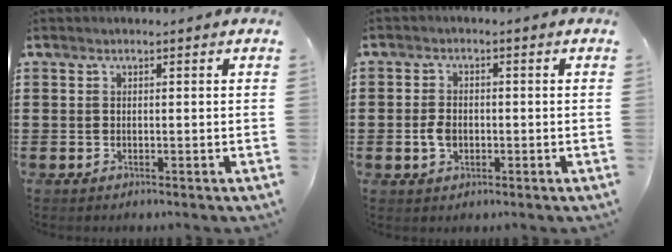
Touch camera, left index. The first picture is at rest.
{"total": 3.1, "force": [-0.5, 2.1, 2.3], "torque": [-0.058, -0.002, -0.014]}